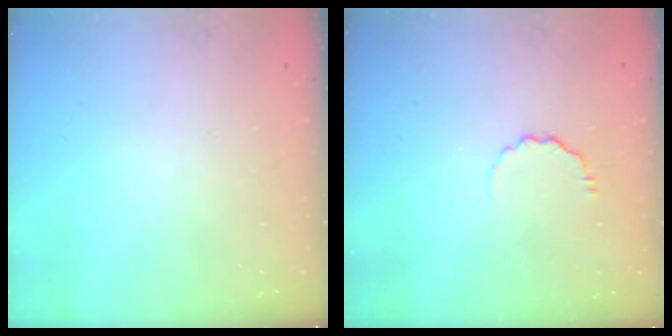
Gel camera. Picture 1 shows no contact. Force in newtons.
{"total": 4.2, "press": 3.9, "slide": 1.6}